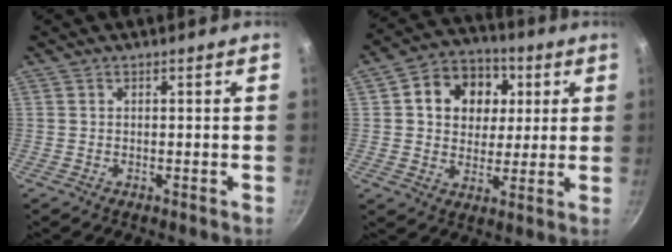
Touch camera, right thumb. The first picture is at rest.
{"total": 13.8, "force": [3.6, 11.2, 7.3], "torque": [-0.086, 0.006, 0.047]}